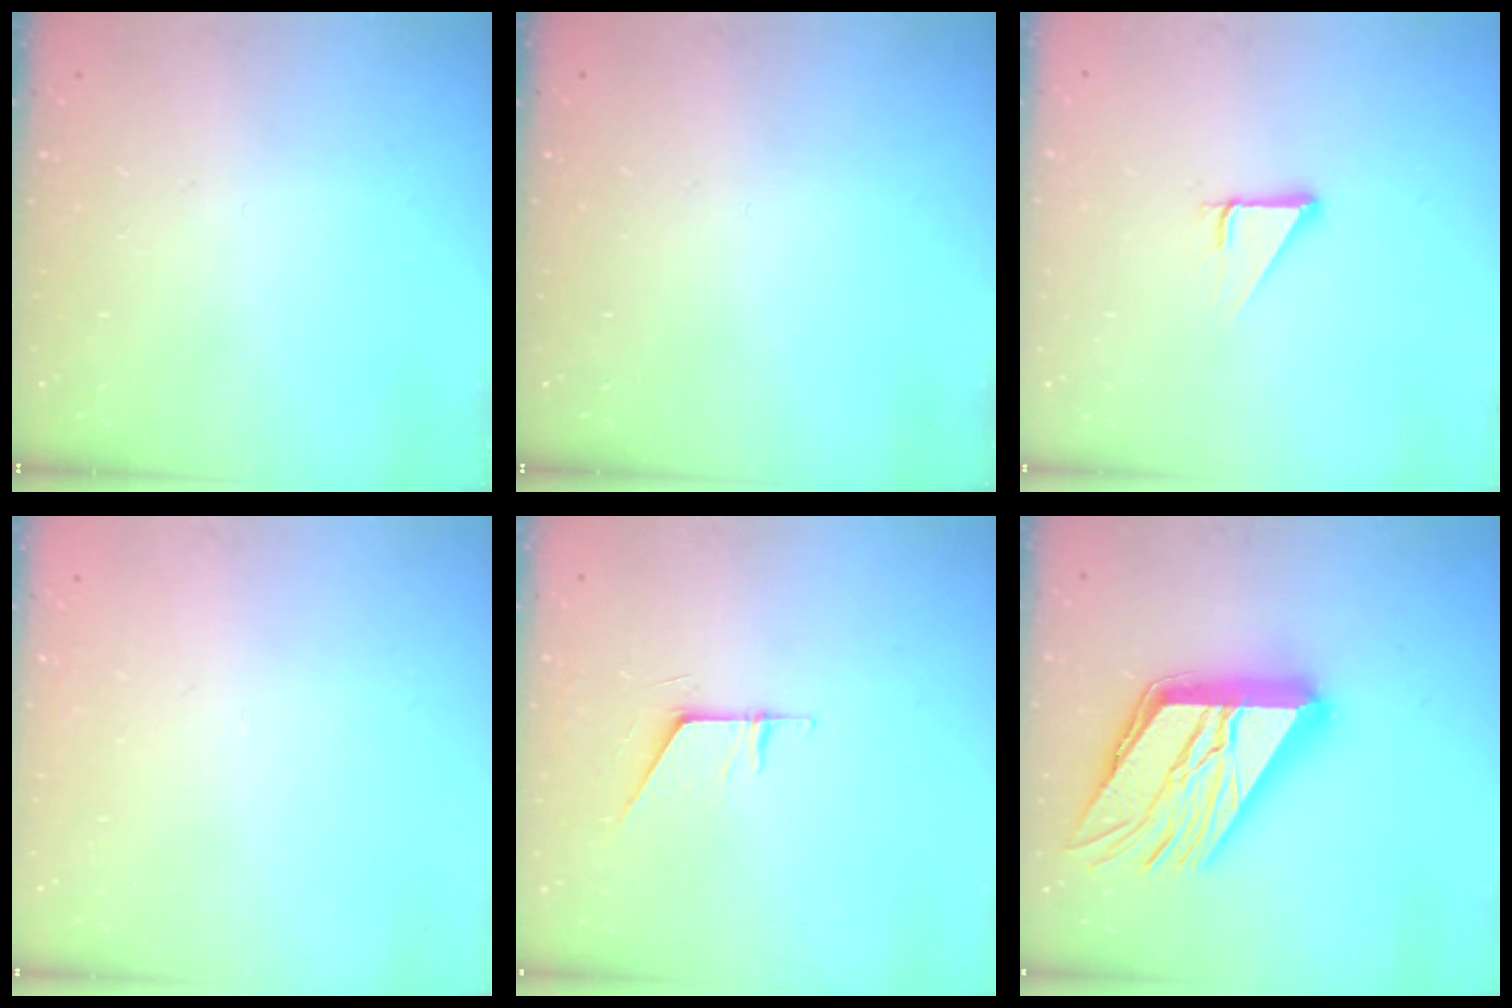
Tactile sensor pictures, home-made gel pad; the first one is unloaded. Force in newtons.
{"total": 0.0}
{"total": 3.0, "press": 3.0, "slide": 0.1}
{"total": 2.6, "press": 2.6, "slide": 0.2}
{"total": 5.8, "press": 5.8, "slide": 0.6}
{"total": 28.7, "press": 28.6, "slide": 3.0}